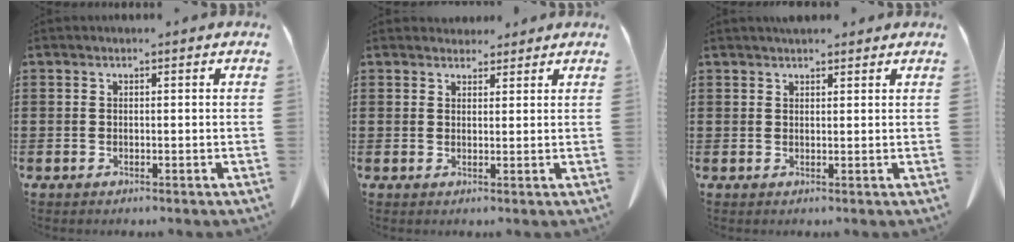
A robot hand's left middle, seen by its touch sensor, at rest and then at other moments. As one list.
[{"total": 2.5, "force": [2.3, 0.9, 0.3], "torque": [-0.003, -0.005, 0.044]}, {"total": 1.7, "force": [1.6, 0.4, 0.5], "torque": [-0.013, 0.000, 0.031]}]